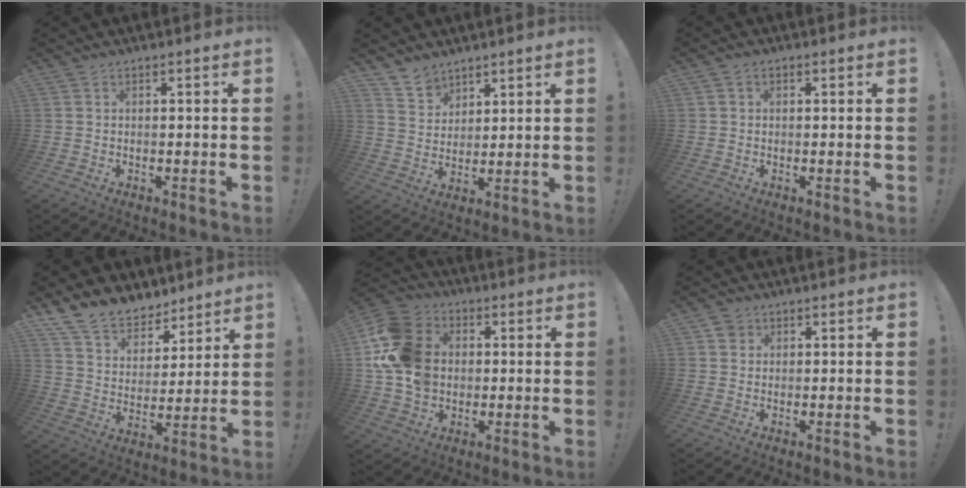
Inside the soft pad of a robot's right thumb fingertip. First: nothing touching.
{"total": 7.1, "force": [5.9, 3.8, 0.6], "torque": [-0.019, -0.046, 0.117]}
{"total": 1.1, "force": [0.3, 0.9, 0.4], "torque": [-0.005, 0.001, 0.004]}
{"total": 12.7, "force": [10.2, 6.9, 3.0], "torque": [-0.067, -0.075, 0.197]}
{"total": 17.6, "force": [1.7, 14.2, 10.2], "torque": [-0.180, 0.001, 0.036]}
{"total": 2.3, "force": [1.2, 2.0, 0.5], "torque": [-0.001, -0.002, 0.021]}